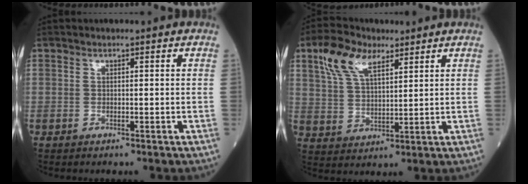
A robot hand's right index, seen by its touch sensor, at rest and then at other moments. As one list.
[{"total": 8.7, "force": [5.2, 3.6, 6.0], "torque": [-0.133, 0.018, 0.104]}]